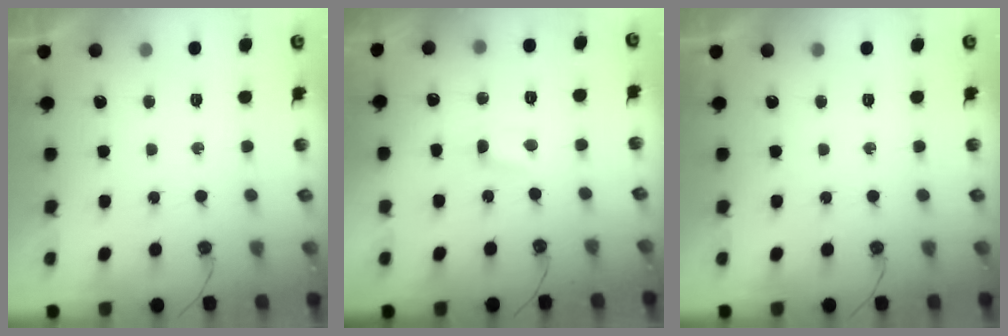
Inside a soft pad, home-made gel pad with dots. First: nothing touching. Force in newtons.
{"total": 0.8, "press": 0.8, "slide": 0.1}
{"total": 0.0}